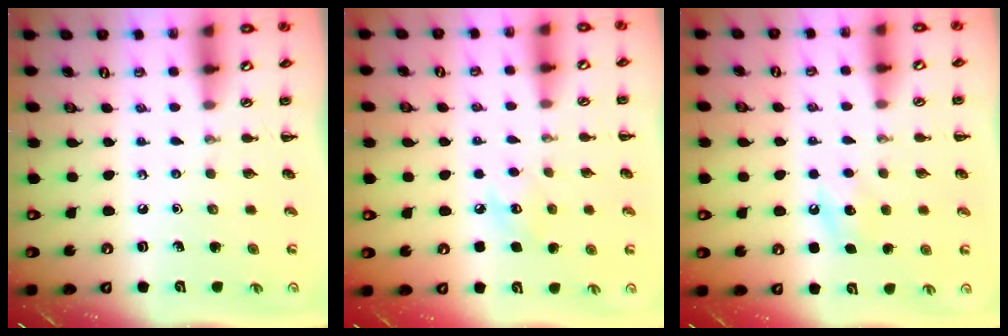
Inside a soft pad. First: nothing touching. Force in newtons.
{"total": 6.7, "press": 6.5, "slide": 1.4}
{"total": 6.5, "press": 6.3, "slide": 1.6}